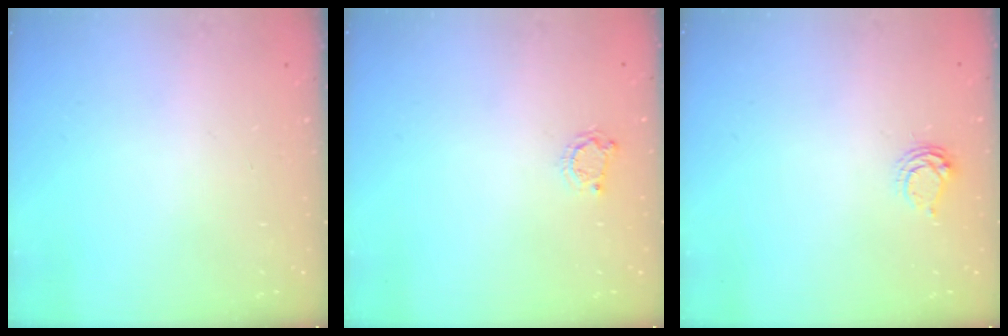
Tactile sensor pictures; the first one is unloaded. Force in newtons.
{"total": 4.0, "press": 3.9, "slide": 0.6}
{"total": 4.6, "press": 4.6, "slide": 0.5}